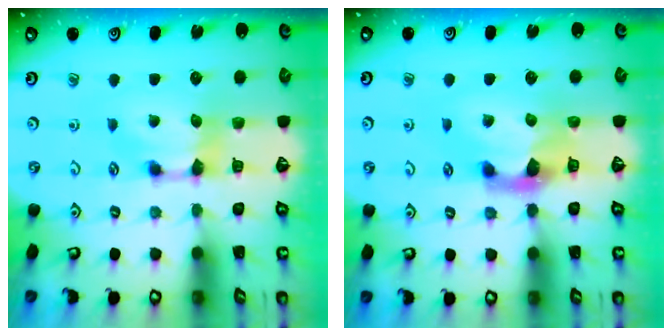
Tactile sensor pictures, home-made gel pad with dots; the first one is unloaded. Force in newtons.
{"total": 2.3, "press": 2.1, "slide": 0.8}